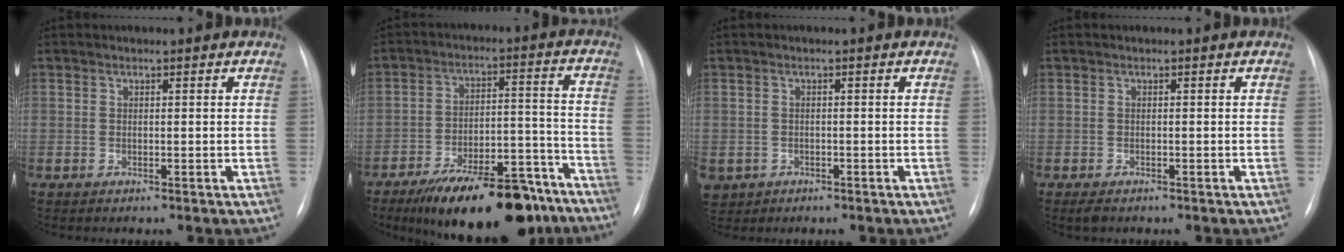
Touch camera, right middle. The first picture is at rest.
{"total": 20.2, "force": [-15.8, 6.4, 10.7], "torque": [-0.122, 0.033, -0.242]}
{"total": 4.6, "force": [-2.3, 3.9, 1.1], "torque": [-0.025, 0.003, -0.032]}
{"total": 1.4, "force": [-1.0, 0.7, 0.8], "torque": [-0.014, -0.002, -0.011]}